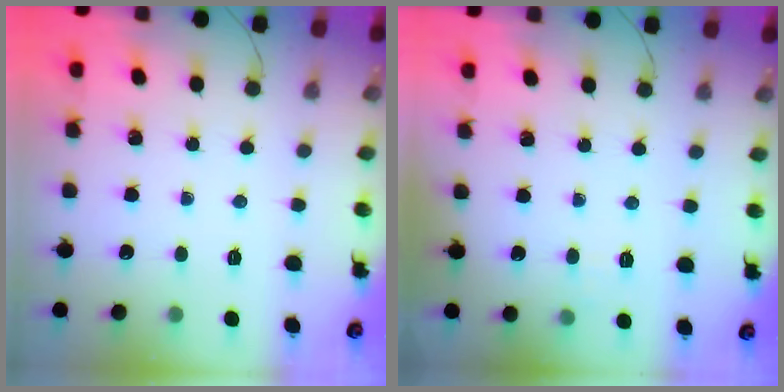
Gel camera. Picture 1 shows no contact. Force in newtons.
{"total": 4.5, "press": 4.3, "slide": 1.1}